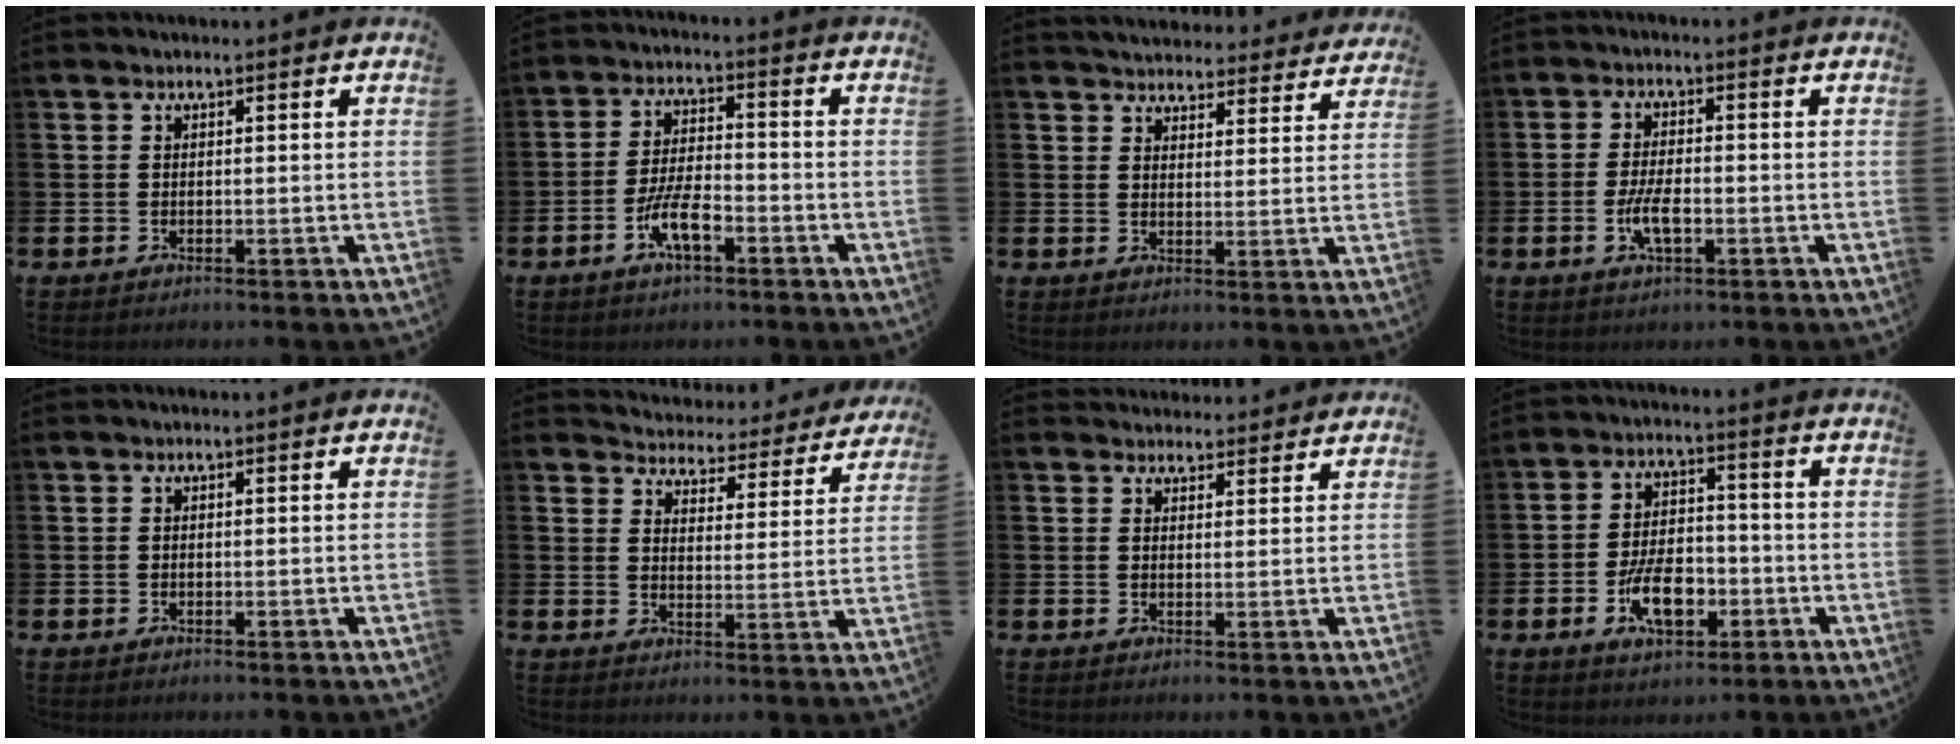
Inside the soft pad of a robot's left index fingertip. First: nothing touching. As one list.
[{"total": 5.9, "force": [-2.5, 2.1, 4.9], "torque": [-0.101, 0.003, -0.050]}, {"total": 4.6, "force": [4.5, 0.8, 0.0], "torque": [-0.005, -0.034, 0.079]}, {"total": 4.4, "force": [-1.1, 1.7, 3.9], "torque": [-0.068, 0.000, -0.021]}, {"total": 0.0}, {"total": 4.2, "force": [4.1, 1.0, 0.0], "torque": [-0.018, -0.041, 0.064]}, {"total": 2.8, "force": [2.7, 0.8, -0.3], "torque": [0.010, -0.014, 0.048]}, {"total": 7.4, "force": [-2.5, 4.1, 5.6], "torque": [-0.092, 0.006, -0.049]}]